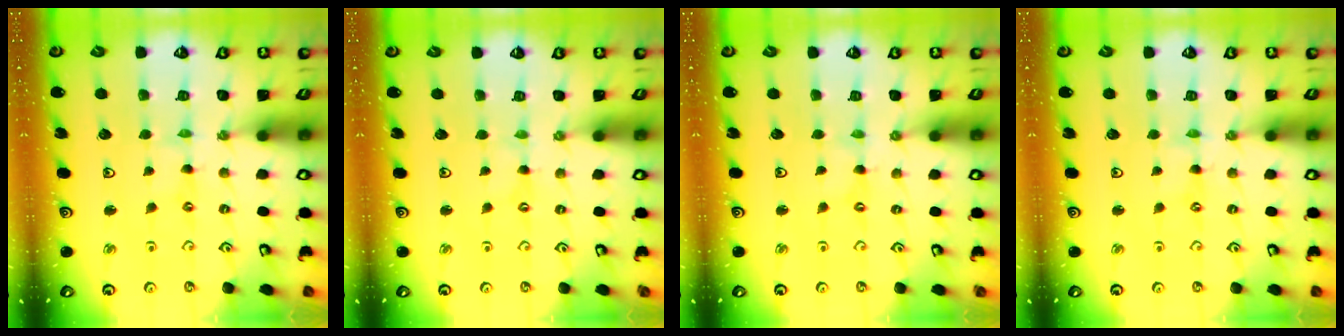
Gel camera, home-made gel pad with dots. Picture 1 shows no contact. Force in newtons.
{"total": 0.0}
{"total": 0.0}
{"total": 0.0}